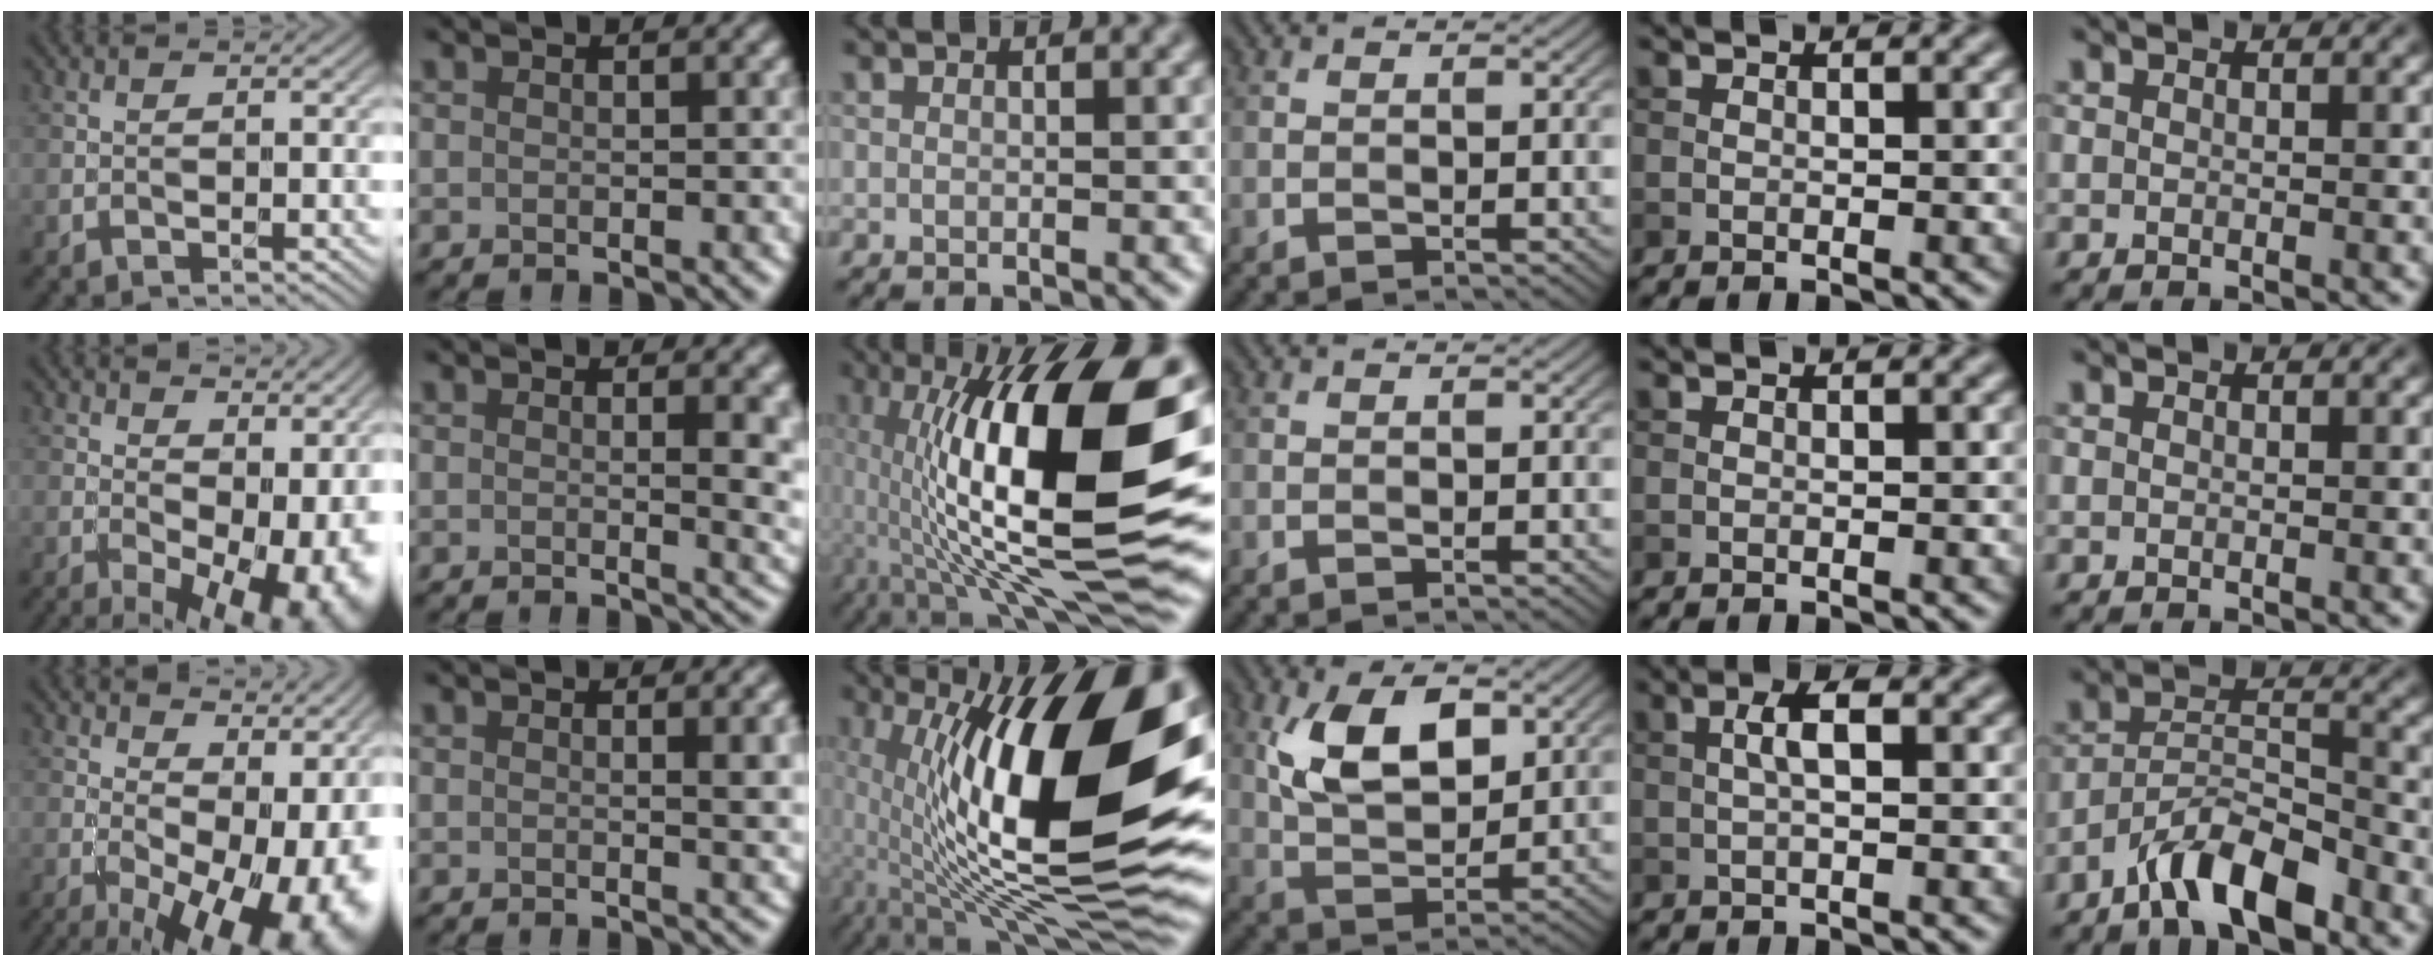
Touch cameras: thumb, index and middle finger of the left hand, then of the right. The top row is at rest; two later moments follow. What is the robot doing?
{"motion": "unscrew", "object": "dispenser bottle"}